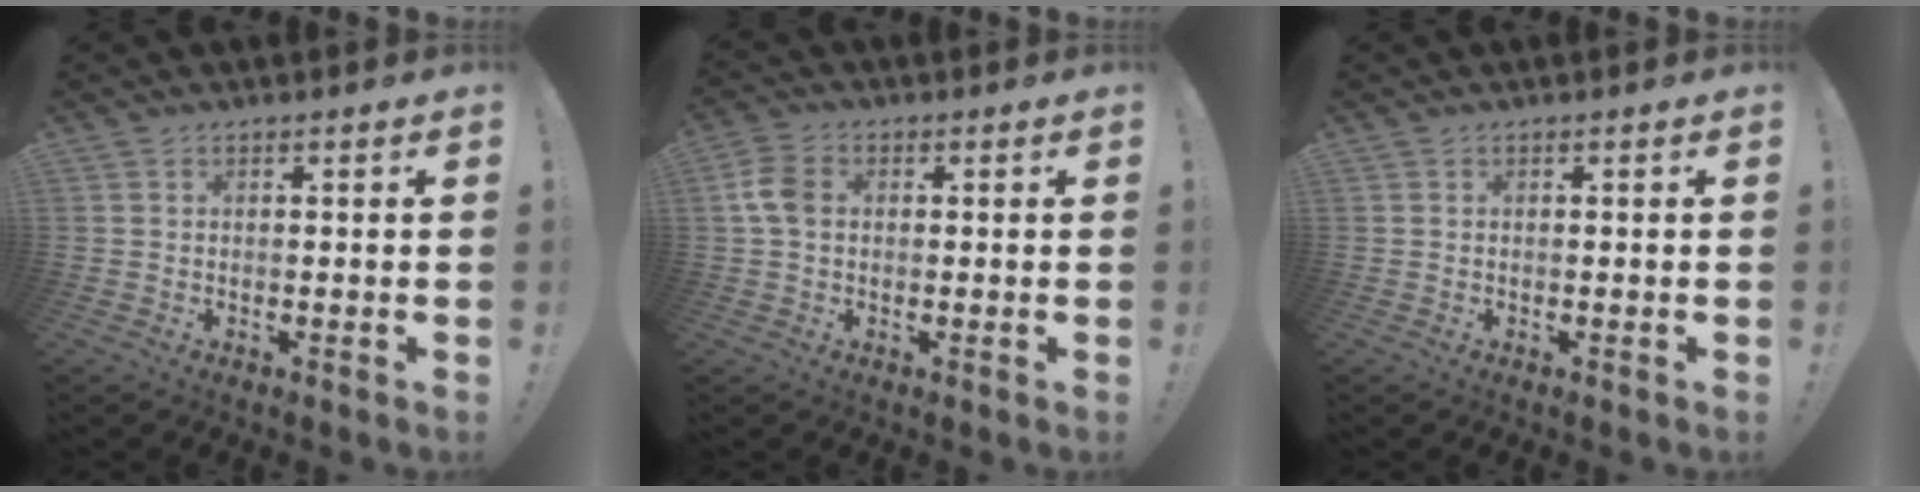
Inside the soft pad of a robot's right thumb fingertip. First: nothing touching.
{"total": 6.7, "force": [0.7, 4.8, 4.7], "torque": [-0.096, 0.011, 0.016]}
{"total": 0.0}